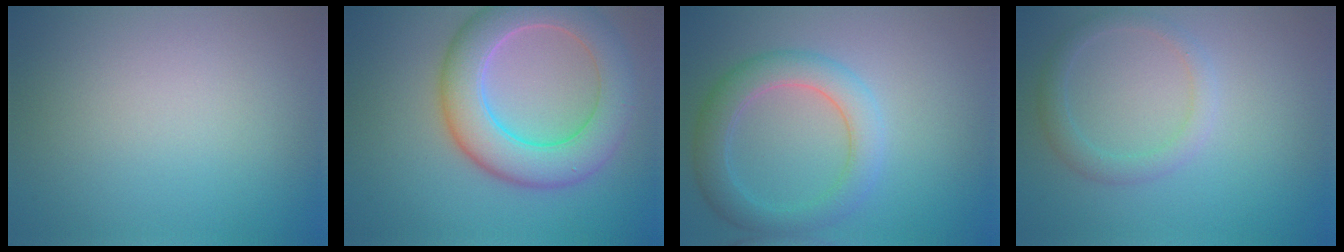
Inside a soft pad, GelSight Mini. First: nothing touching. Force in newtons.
{"total": 8.1, "press": 8.1, "slide": 0.7}
{"total": 4.2, "press": 4.2, "slide": 0.1}
{"total": 2.1, "press": 2.1, "slide": 0.3}